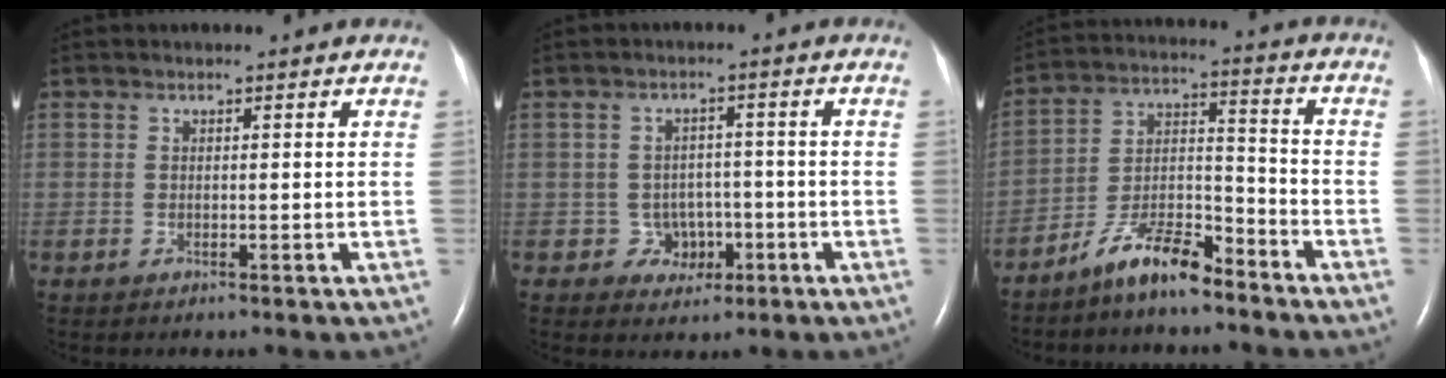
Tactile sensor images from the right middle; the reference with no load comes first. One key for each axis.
{"total": 3.9, "fx": -1.3, "fy": 3.6, "fz": 0.7, "tx": 0.007, "ty": 0.014, "tz": -0.010}
{"total": 9.3, "fx": -7.6, "fy": 2.0, "fz": 5.1, "tx": -0.100, "ty": 0.008, "tz": -0.142}